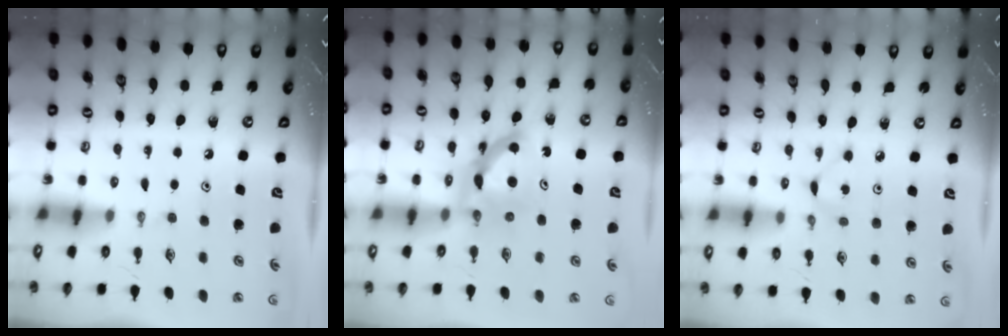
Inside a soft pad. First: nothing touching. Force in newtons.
{"total": 7.8, "press": 7.8, "slide": 0.7}
{"total": 3.0, "press": 3.0, "slide": 0.3}